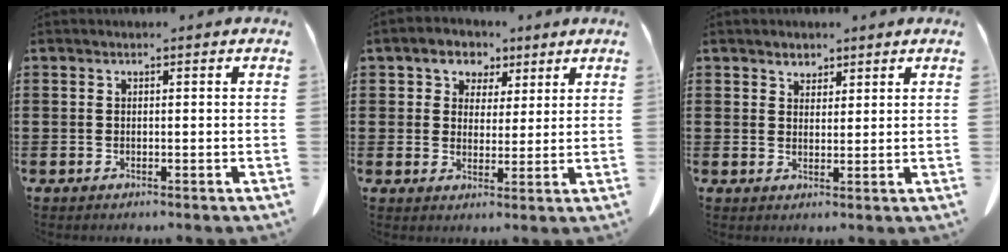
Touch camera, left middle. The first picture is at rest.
{"total": 4.3, "force": [2.6, 3.4, 0.4], "torque": [-0.033, 0.005, 0.045]}
{"total": 2.1, "force": [1.8, 1.0, 0.1], "torque": [-0.008, 0.002, 0.037]}